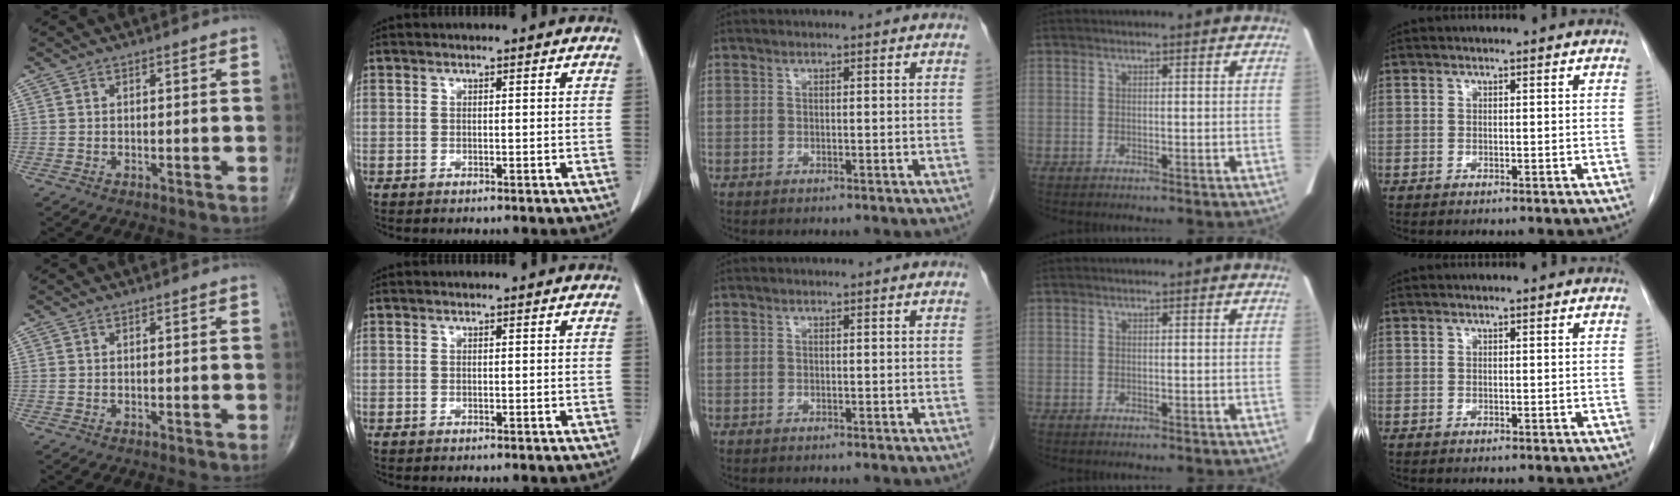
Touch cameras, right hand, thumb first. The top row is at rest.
{}